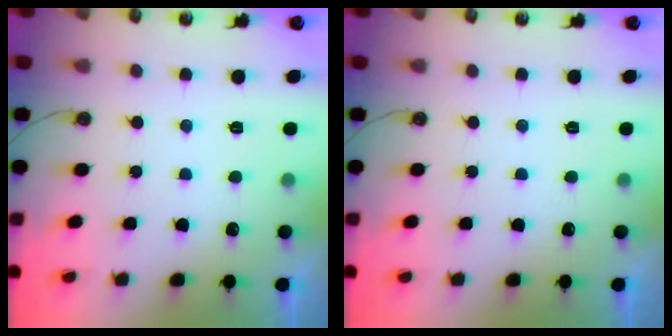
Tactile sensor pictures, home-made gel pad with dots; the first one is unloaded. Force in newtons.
{"total": 0.0}